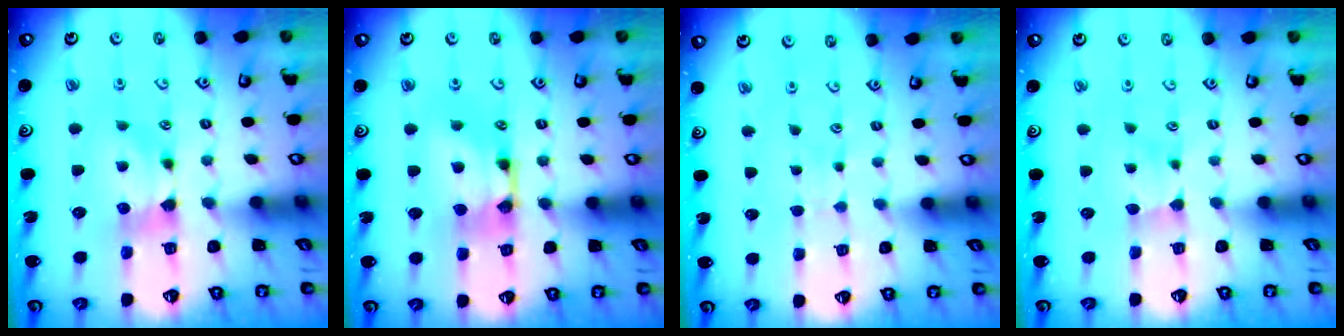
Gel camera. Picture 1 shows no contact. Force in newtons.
{"total": 4.6, "press": 4.6, "slide": 0.4}
{"total": 3.6, "press": 3.6, "slide": 0.4}
{"total": 2.9, "press": 2.9, "slide": 0.3}